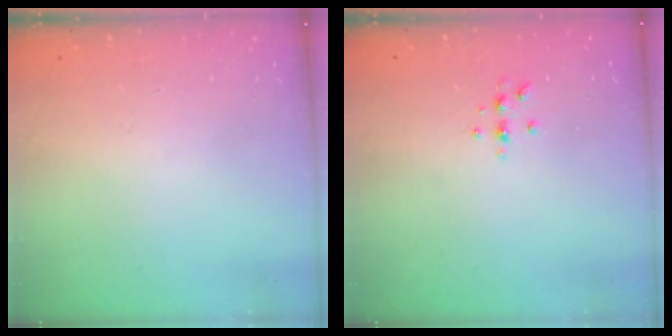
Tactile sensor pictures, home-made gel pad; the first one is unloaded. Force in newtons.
{"total": 4.3, "press": 4.3, "slide": 0.6}